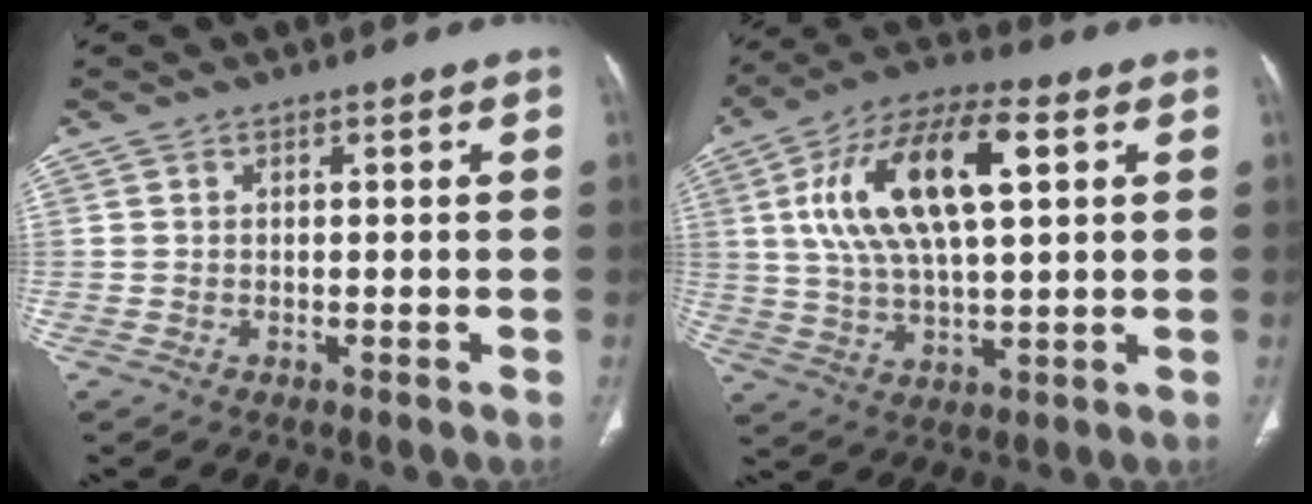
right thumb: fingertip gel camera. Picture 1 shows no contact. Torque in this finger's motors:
{"motor_torque": [-1.16, 2.23, 1.60, 0.13, 0.24]}